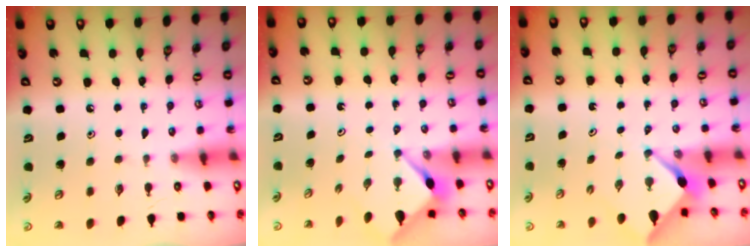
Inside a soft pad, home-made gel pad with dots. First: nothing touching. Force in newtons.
{"total": 2.9, "press": 2.9, "slide": 0.3}
{"total": 2.4, "press": 2.4, "slide": 0.2}